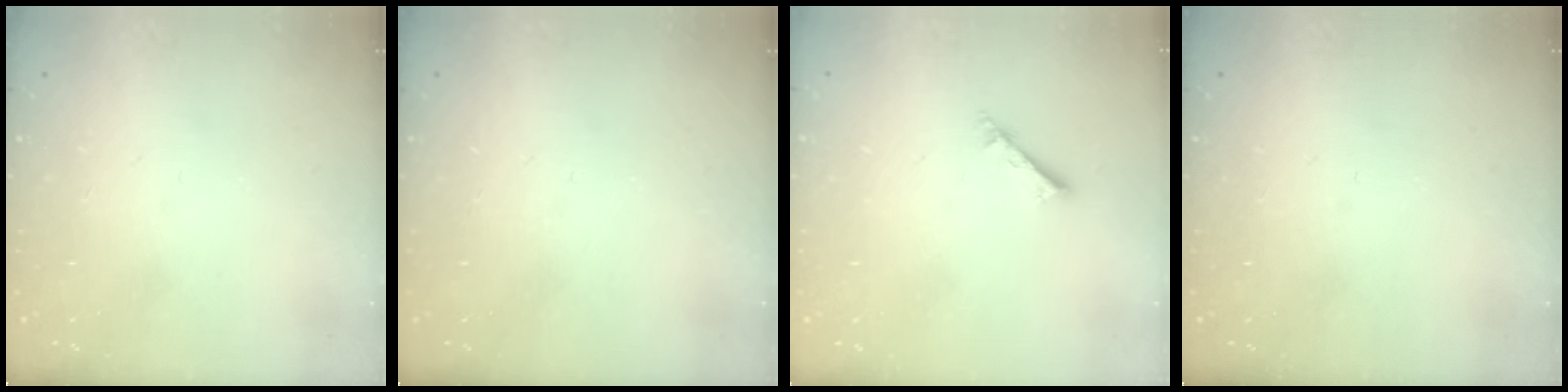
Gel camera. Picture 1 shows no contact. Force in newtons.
{"total": 0.0}
{"total": 2.5, "press": 2.5, "slide": 0.1}
{"total": 0.0}